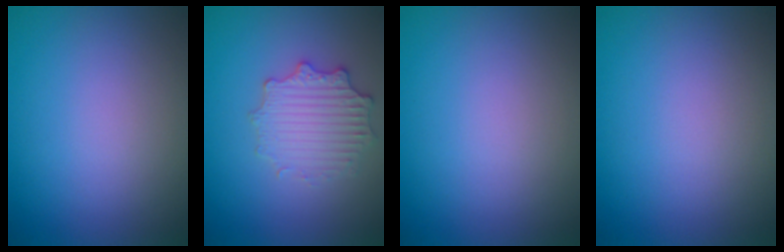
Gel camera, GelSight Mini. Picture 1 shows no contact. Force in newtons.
{"total": 2.9, "press": 2.9, "slide": 0.6}
{"total": 0.0}
{"total": 0.0}